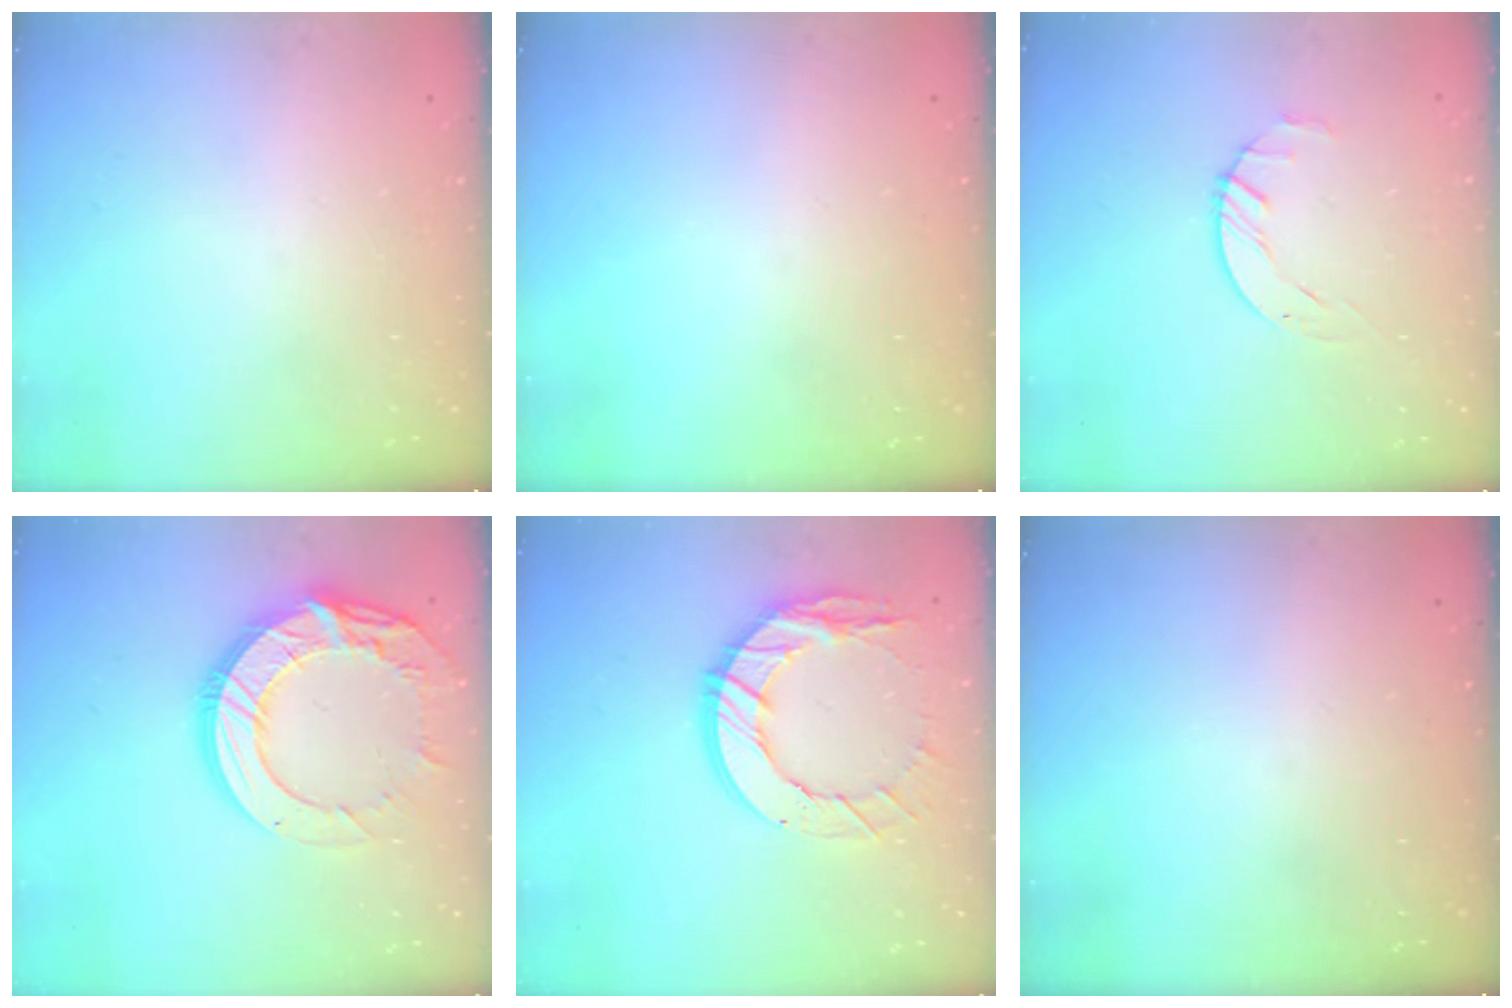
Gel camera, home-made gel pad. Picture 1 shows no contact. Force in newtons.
{"total": 0.0}
{"total": 1.5, "press": 1.5, "slide": 0.2}
{"total": 18.0, "press": 17.9, "slide": 1.3}
{"total": 14.6, "press": 14.5, "slide": 1.1}
{"total": 0.0}